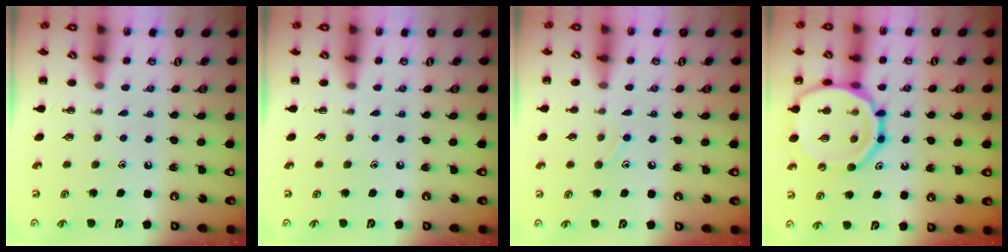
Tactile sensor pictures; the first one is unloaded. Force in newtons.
{"total": 0.0}
{"total": 7.4, "press": 7.1, "slide": 2.0}
{"total": 19.8, "press": 19.6, "slide": 3.1}